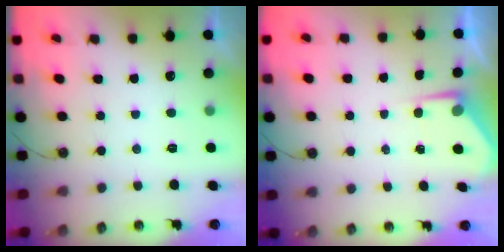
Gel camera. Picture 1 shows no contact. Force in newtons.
{"total": 3.7, "press": 3.6, "slide": 0.5}